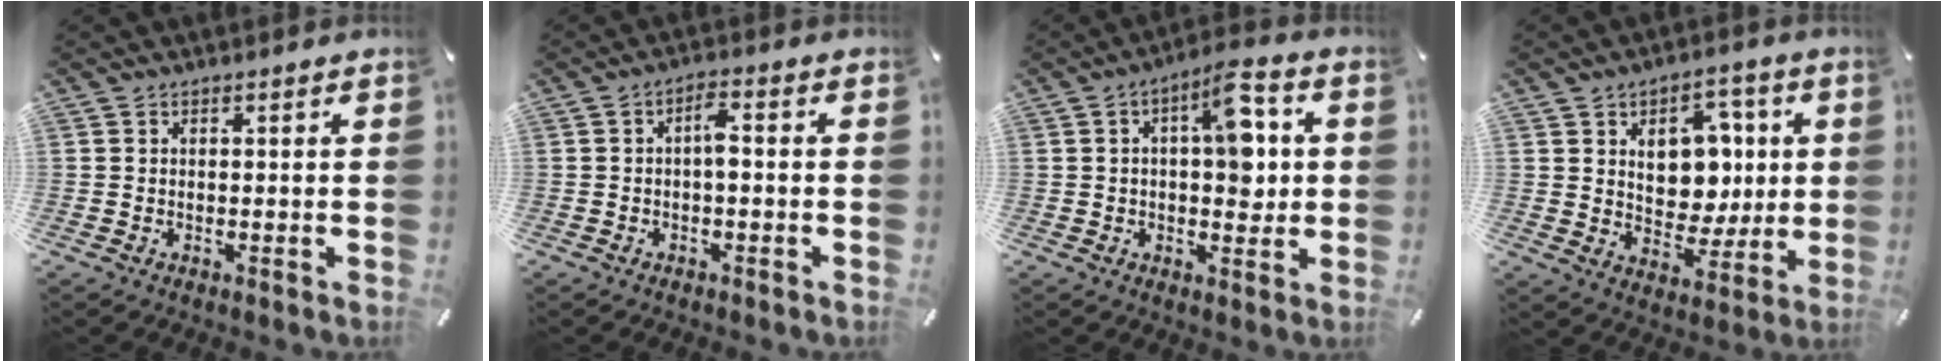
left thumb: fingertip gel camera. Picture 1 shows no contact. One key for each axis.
{"total": 3.7, "fx": -0.5, "fy": 1.5, "fz": 3.4, "tx": -0.063, "ty": 0.014, "tz": -0.012}
{"total": 11.1, "fx": 2.1, "fy": 5.6, "fz": 9.4, "tx": -0.114, "ty": -0.008, "tz": 0.031}
{"total": 12.4, "fx": 3.1, "fy": 9.7, "fz": 7.0, "tx": -0.094, "ty": -0.007, "tz": 0.063}